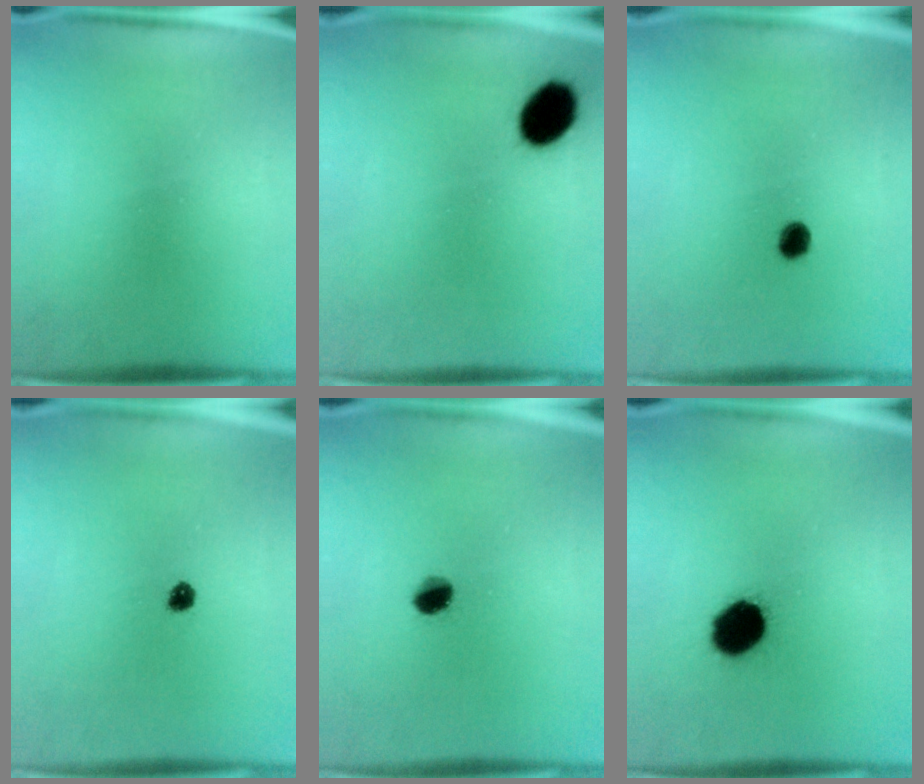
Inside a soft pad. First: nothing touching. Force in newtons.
{"total": 8.7}
{"total": 2.7}
{"total": 1.9}
{"total": 4.0}
{"total": 10.7}